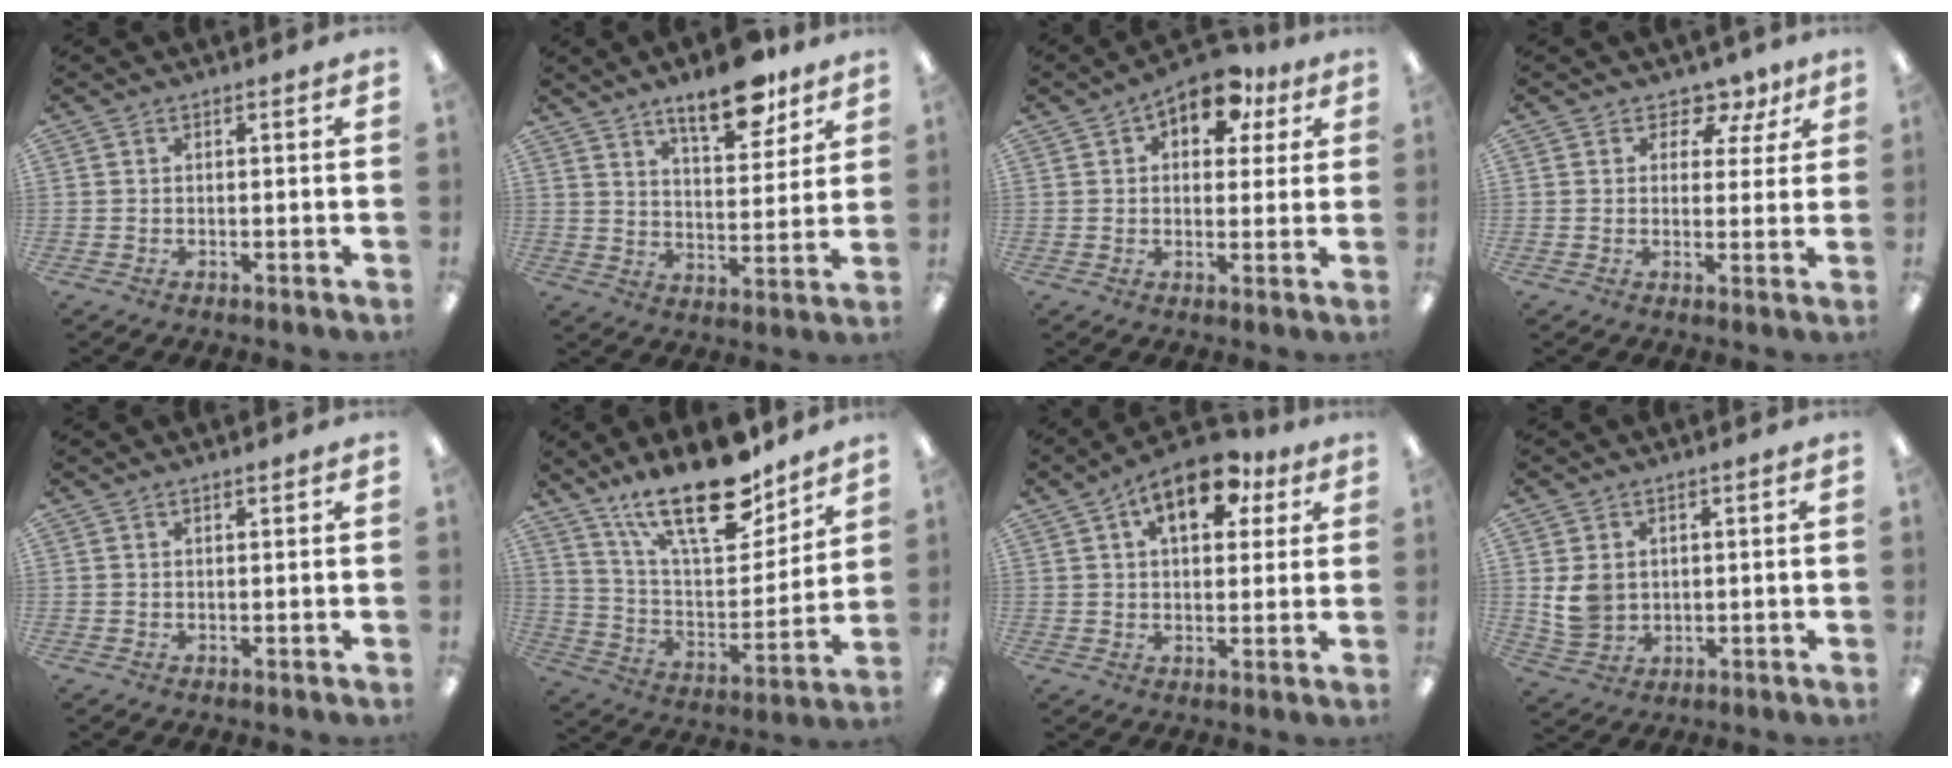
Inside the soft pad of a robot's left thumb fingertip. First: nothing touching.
{"total": 12.8, "force": [9.6, 4.5, 7.3], "torque": [-0.092, -0.055, 0.161]}
{"total": 10.2, "force": [5.9, 5.6, 6.2], "torque": [-0.078, -0.023, 0.099]}
{"total": 5.6, "force": [3.7, 3.6, 2.1], "torque": [-0.018, -0.023, 0.062]}
{"total": 0.6, "force": [0.6, 0.0, 0.3], "torque": [-0.007, 0.000, 0.010]}
{"total": 22.8, "force": [16.2, 8.4, 13.6], "torque": [-0.222, -0.100, 0.280]}
{"total": 12.0, "force": [6.3, 6.2, 8.2], "torque": [-0.114, -0.016, 0.106]}
{"total": 5.6, "force": [1.3, 4.7, 2.8], "torque": [-0.056, 0.004, 0.029]}